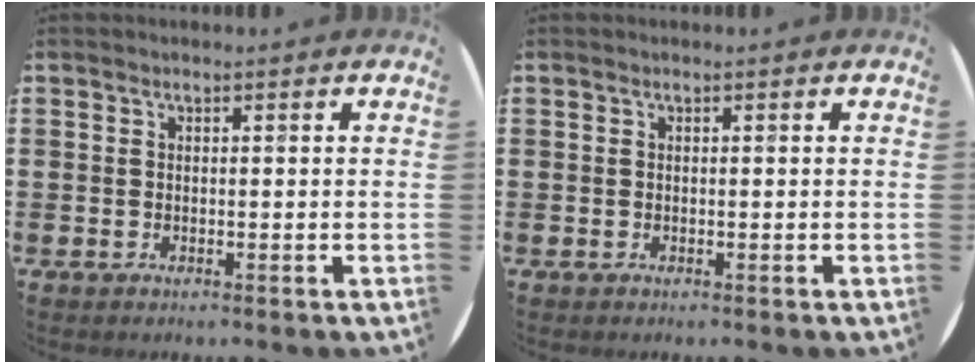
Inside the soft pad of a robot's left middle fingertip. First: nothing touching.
{"total": 0.0}